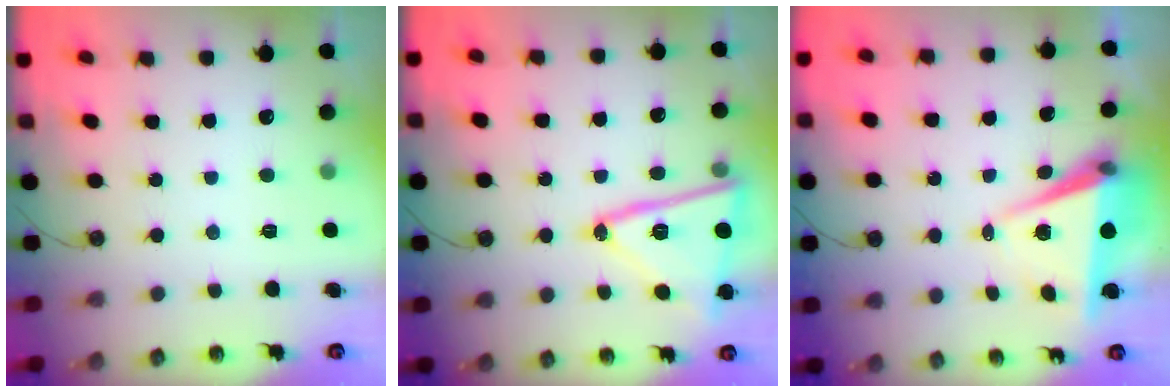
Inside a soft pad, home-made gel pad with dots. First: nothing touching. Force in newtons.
{"total": 18.5, "press": 18.4, "slide": 1.1}
{"total": 7.2, "press": 5.7, "slide": 4.4}